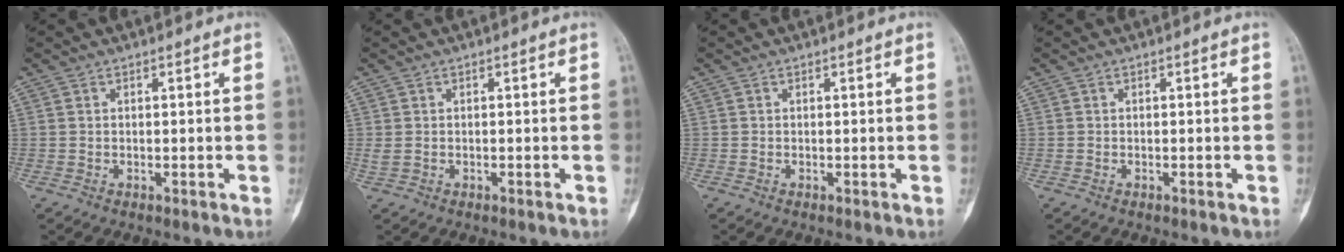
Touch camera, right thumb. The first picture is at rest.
{"total": 1.2, "force": [-0.1, 0.8, 0.9], "torque": [-0.033, 0.006, 0.001]}
{"total": 0.0}
{"total": 0.0}